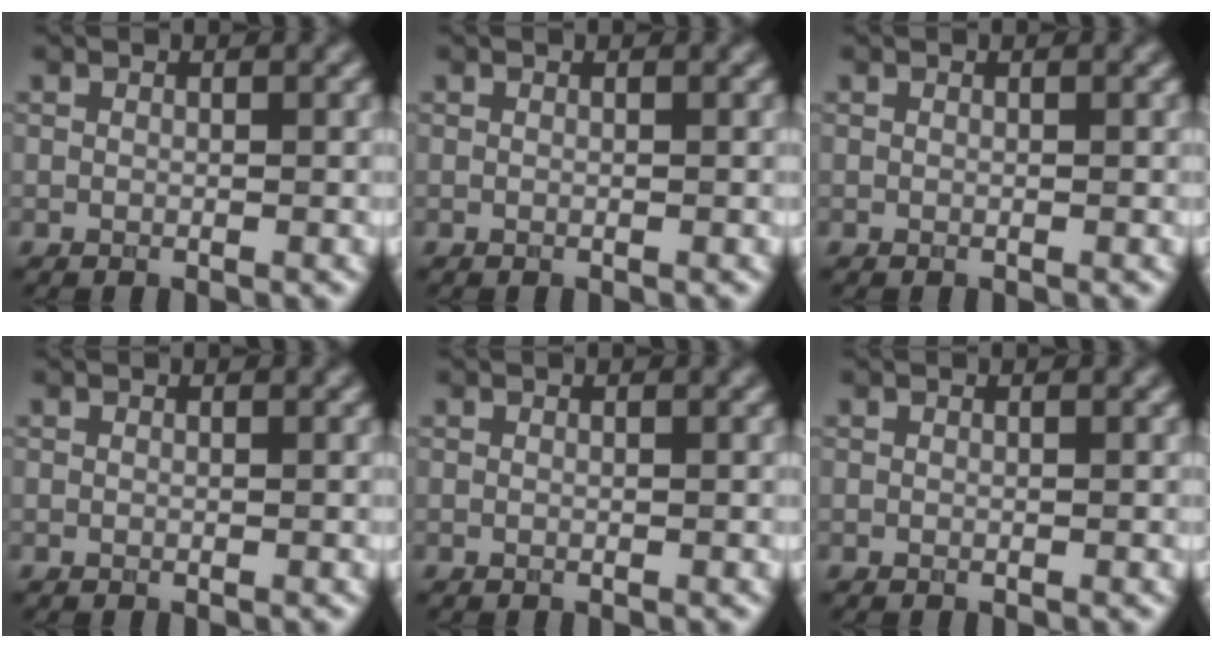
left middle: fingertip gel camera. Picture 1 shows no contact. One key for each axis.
{"total": 0.0}
{"total": 0.0}
{"total": 0.0}
{"total": 0.0}
{"total": 0.0}